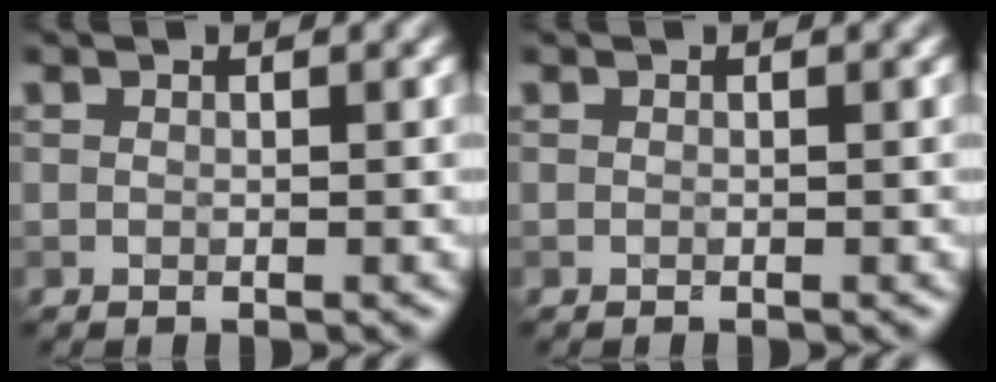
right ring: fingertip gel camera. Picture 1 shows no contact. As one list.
[{"total": 0.0}]